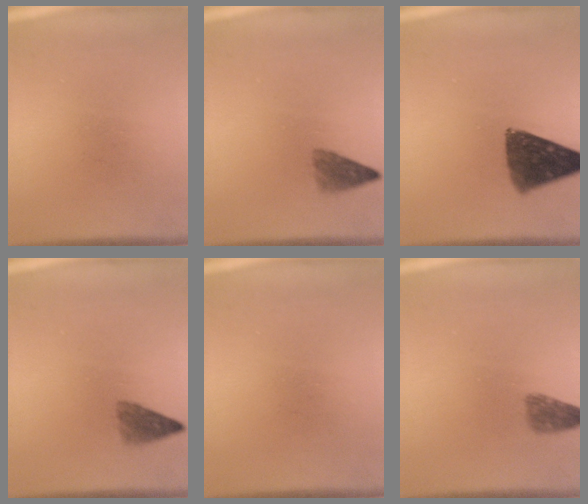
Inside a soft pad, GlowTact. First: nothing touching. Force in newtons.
{"total": 2.4}
{"total": 10.4}
{"total": 2.4}
{"total": 0.0}
{"total": 2.4}